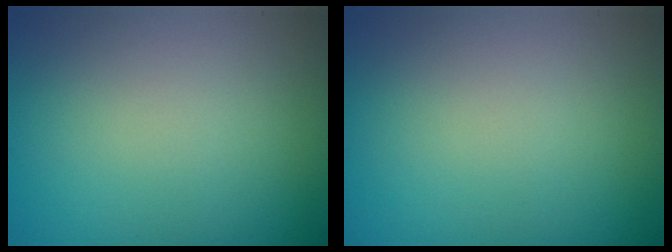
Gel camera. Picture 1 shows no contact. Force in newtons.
{"total": 0.0}